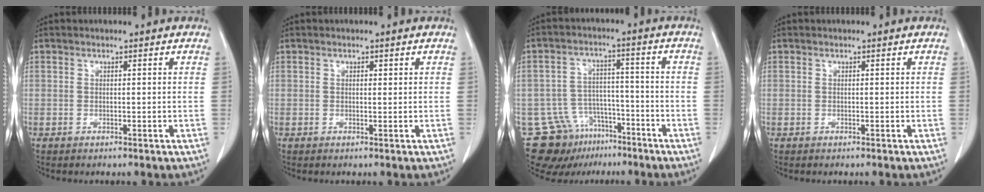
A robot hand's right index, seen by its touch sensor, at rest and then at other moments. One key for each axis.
{"total": 0.5, "fx": 0.3, "fy": 0.3, "fz": 0.3, "tx": -0.004, "ty": -0.001, "tz": 0.004}
{"total": 12.2, "fx": -8.5, "fy": 8.3, "fz": 2.7, "tx": -0.057, "ty": 0.039, "tz": -0.130}
{"total": 0.0}